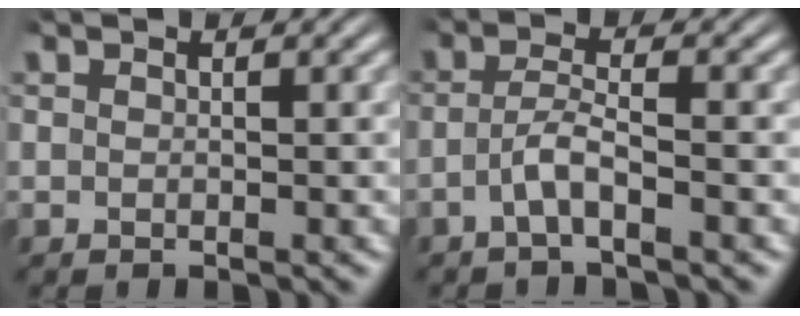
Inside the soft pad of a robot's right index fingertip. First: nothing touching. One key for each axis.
{"total": 2.7, "fx": -1.9, "fy": 0.3, "fz": 1.9, "tx": -0.041, "ty": -0.003, "tz": -0.035}